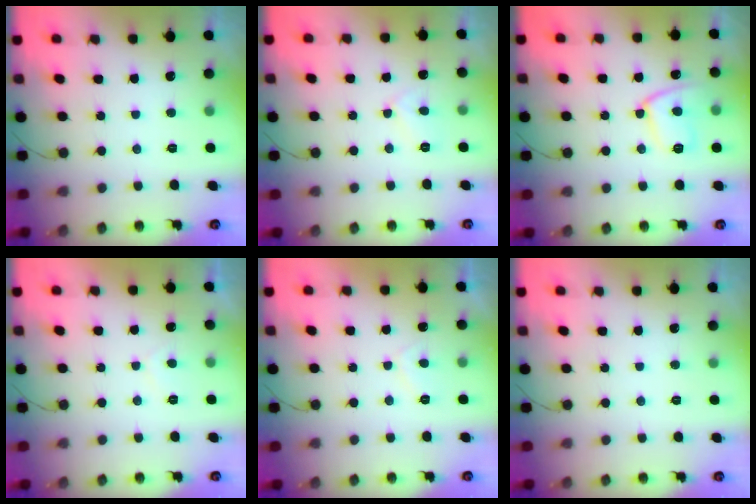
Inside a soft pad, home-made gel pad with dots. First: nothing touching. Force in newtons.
{"total": 4.7, "press": 4.7, "slide": 0.3}
{"total": 10.8, "press": 10.8, "slide": 0.8}
{"total": 0.9, "press": 0.6, "slide": 0.7}
{"total": 2.1, "press": 2.0, "slide": 0.9}
{"total": 0.0}